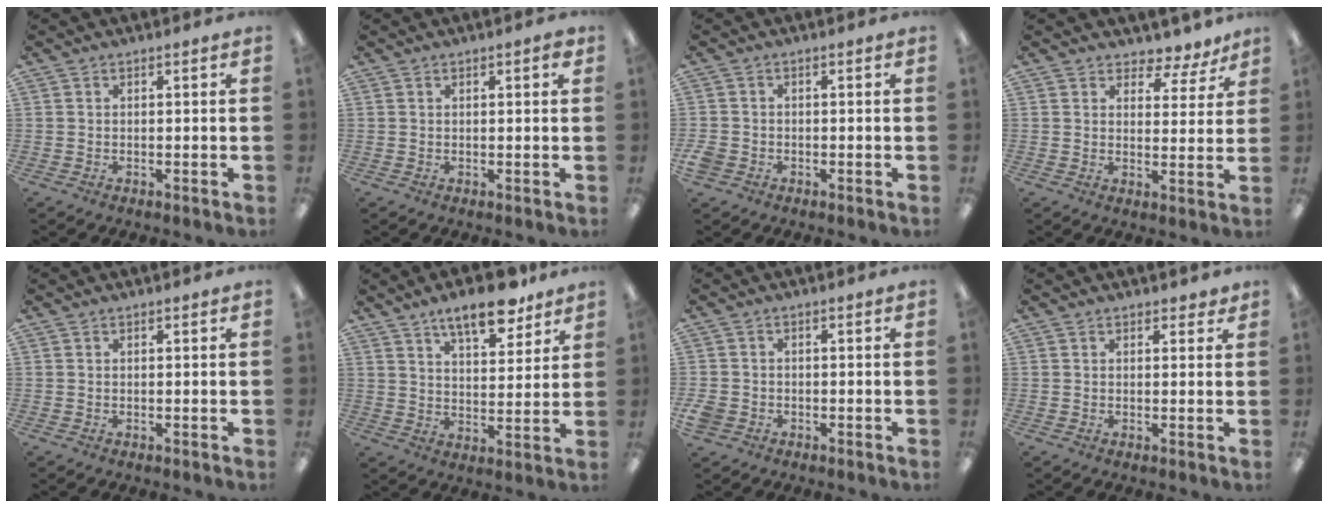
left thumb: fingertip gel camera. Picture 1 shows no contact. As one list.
[{"total": 1.5, "force": [0.8, 0.4, 1.2], "torque": [-0.016, 0.000, 0.011]}, {"total": 2.4, "force": [-1.3, 1.9, 0.6], "torque": [-0.014, 0.002, -0.026]}, {"total": 4.9, "force": [4.1, 2.4, 1.4], "torque": [-0.004, -0.035, 0.067]}, {"total": 0.0}, {"total": 11.7, "force": [8.9, 4.2, 6.4], "torque": [-0.088, -0.046, 0.153]}, {"total": 2.6, "force": [-1.2, 2.1, 0.7], "torque": [-0.017, 0.001, -0.024]}, {"total": 1.6, "force": [1.4, 0.8, 0.4], "torque": [0.001, -0.003, 0.024]}]